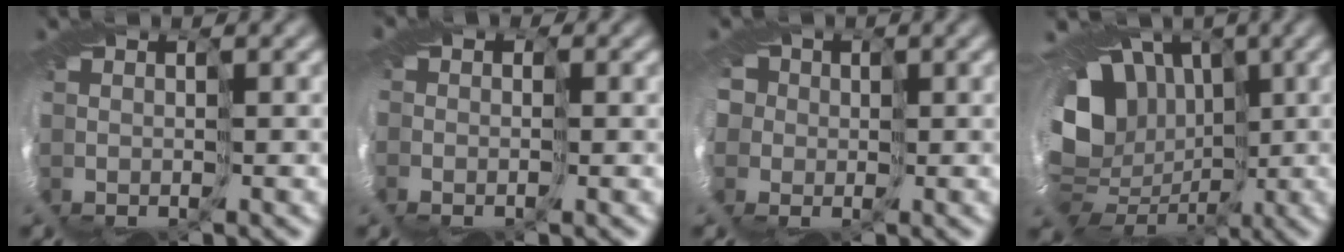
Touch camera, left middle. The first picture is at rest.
{"total": 6.1, "force": [0.3, 5.0, 3.5], "torque": [-0.055, 0.001, -0.012]}
{"total": 6.1, "force": [0.1, 5.9, 1.8], "torque": [-0.053, 0.022, -0.037]}
{"total": 14.0, "force": [0.1, 12.5, 6.3], "torque": [-0.109, -0.002, -0.028]}